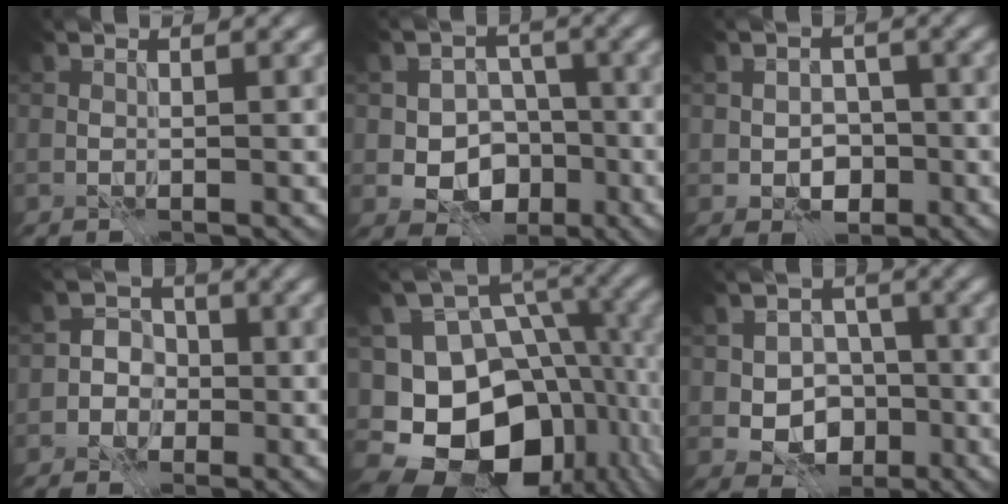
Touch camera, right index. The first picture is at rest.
{"total": 6.8, "force": [-2.6, 5.4, 3.3], "torque": [-0.026, -0.002, -0.064]}
{"total": 3.3, "force": [-1.4, 2.4, 1.8], "torque": [-0.023, -0.005, -0.028]}
{"total": 2.8, "force": [-1.3, 2.4, 0.9], "torque": [0.014, 0.006, -0.039]}
{"total": 16.6, "force": [-6.5, 11.9, 9.6], "torque": [-0.160, -0.025, -0.092]}
{"total": 5.5, "force": [-1.9, 4.2, 2.9], "torque": [-0.031, -0.002, -0.047]}